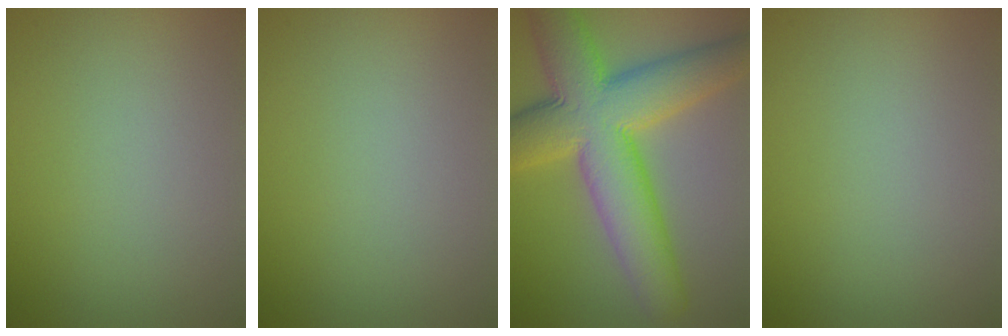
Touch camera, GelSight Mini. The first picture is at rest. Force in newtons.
{"total": 0.0}
{"total": 12.0, "press": 12.0, "slide": 0.2}
{"total": 0.0}